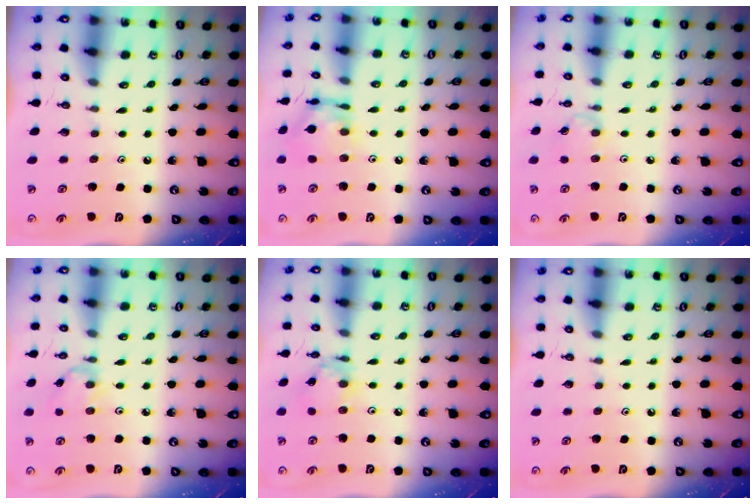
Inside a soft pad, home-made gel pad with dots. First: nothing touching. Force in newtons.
{"total": 11.4, "press": 11.4, "slide": 1.0}
{"total": 3.0, "press": 3.0, "slide": 0.4}
{"total": 0.9, "press": 0.8, "slide": 0.3}
{"total": 5.1, "press": 5.1, "slide": 0.2}
{"total": 0.0}